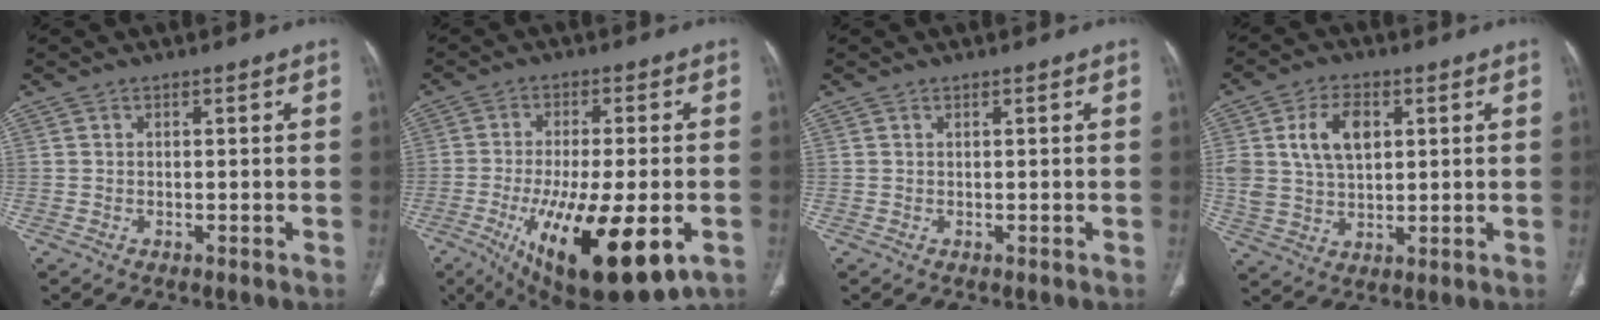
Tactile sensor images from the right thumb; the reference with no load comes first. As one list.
[{"total": 21.5, "force": [-7.6, 7.2, 18.8], "torque": [-0.297, -0.019, -0.101]}, {"total": 0.0}, {"total": 10.4, "force": [3.0, 6.7, 7.4], "torque": [-0.128, -0.002, 0.063]}]